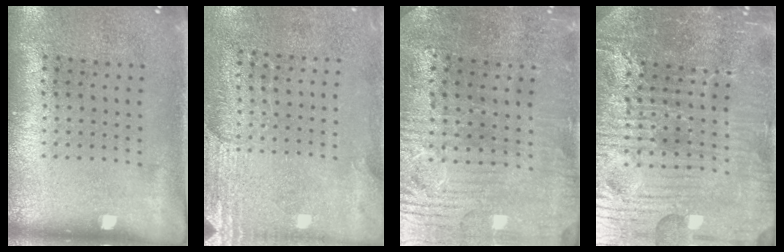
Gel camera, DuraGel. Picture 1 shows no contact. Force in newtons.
{"total": 2.8, "press": 2.5, "slide": 1.3}
{"total": 1.5, "press": 1.3, "slide": 0.6}
{"total": 6.2, "press": 5.7, "slide": 2.4}